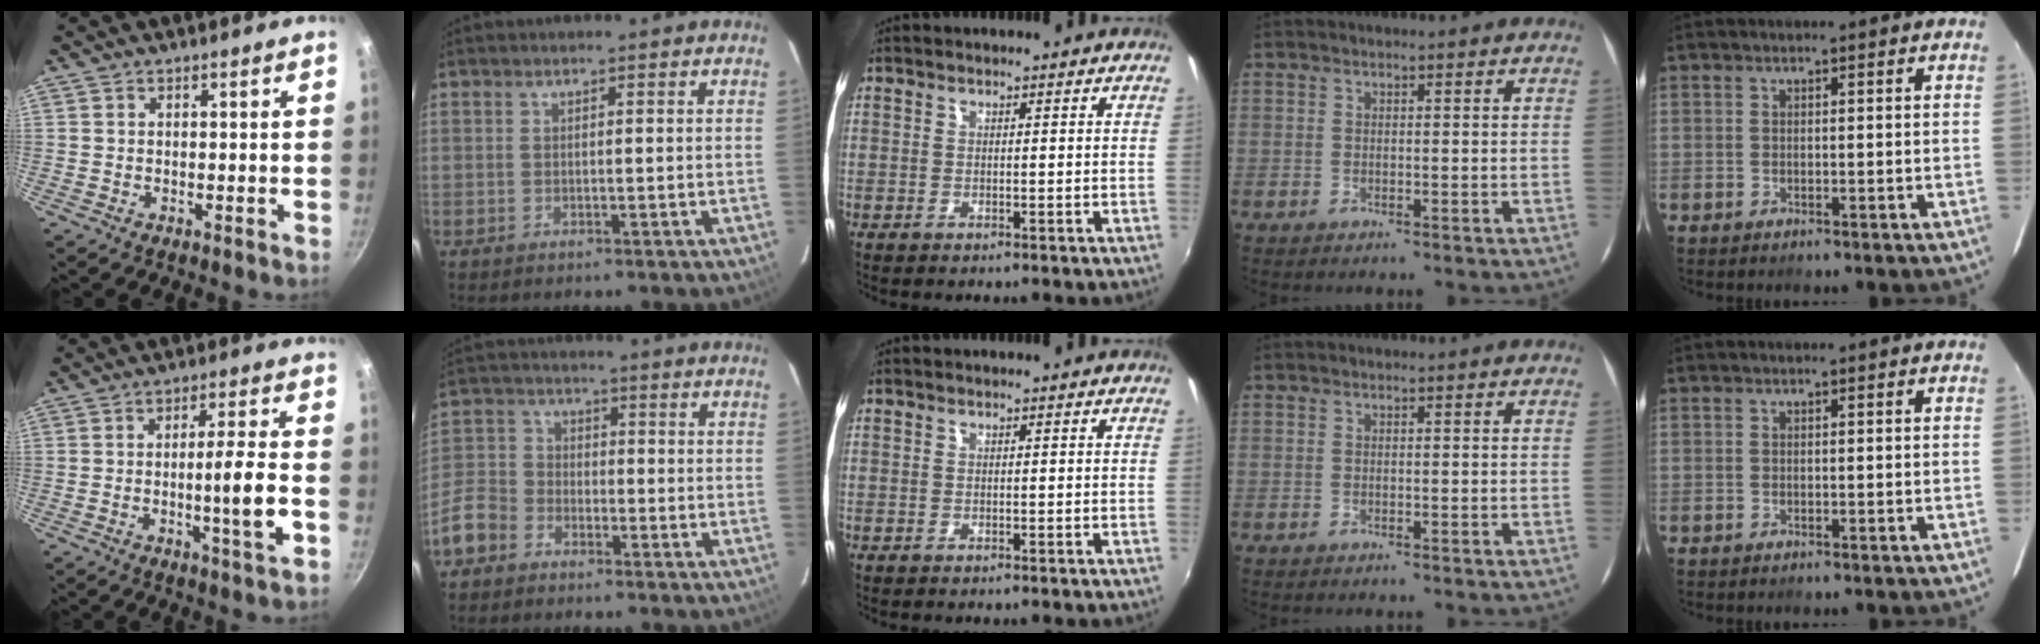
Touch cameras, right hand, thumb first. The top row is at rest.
{"thumb": {"total": 8.5, "force": [-2.0, 0.1, 8.2], "torque": [-0.134, 0.011, -0.033]}, "index": {"total": 8.8, "force": [-5.1, 6.5, 2.9], "torque": [-0.070, 0.022, -0.106]}}